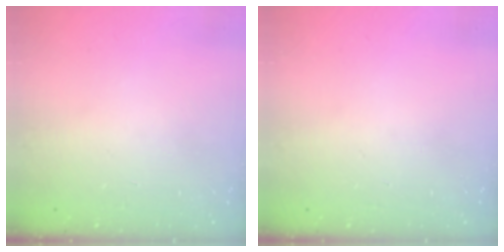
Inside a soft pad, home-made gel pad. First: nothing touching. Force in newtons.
{"total": 0.0}